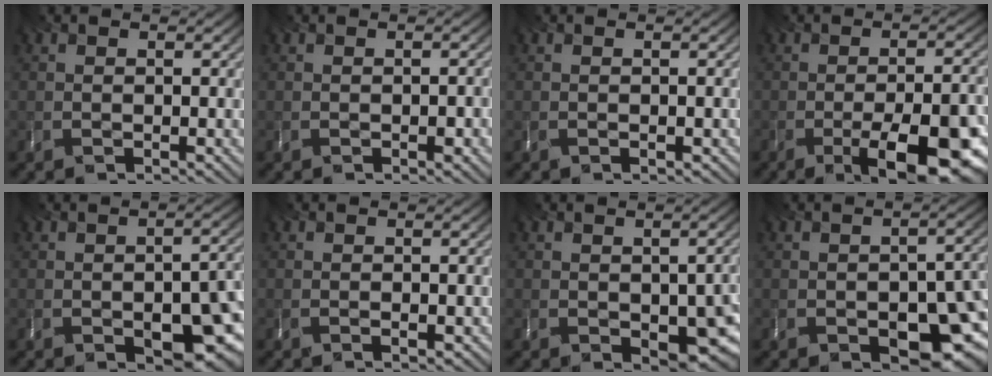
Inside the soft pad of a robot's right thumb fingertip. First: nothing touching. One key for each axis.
{"total": 1.6, "fx": -0.8, "fy": 0.6, "fz": 1.3, "tx": -0.018, "ty": -0.004, "tz": -0.004}
{"total": 0.8, "fx": -0.5, "fy": 0.4, "fz": 0.5, "tx": -0.005, "ty": -0.005, "tz": 0.001}
{"total": 12.5, "fx": -5.8, "fy": 4.2, "fz": 10.2, "tx": -0.133, "ty": -0.019, "tz": -0.076}
{"total": 10.9, "fx": -4.5, "fy": 5.7, "fz": 8.1, "tx": -0.111, "ty": -0.046, "tz": -0.050}
{"total": 1.5, "fx": -0.8, "fy": 0.7, "fz": 1.1, "tx": -0.010, "ty": -0.005, "tz": 0.000}
{"total": 9.9, "fx": -3.7, "fy": 5.8, "fz": 7.1, "tx": -0.088, "ty": -0.049, "tz": -0.024}
{"total": 11.2, "fx": -5.1, "fy": 6.5, "fz": 7.6, "tx": -0.101, "ty": -0.050, "tz": -0.058}